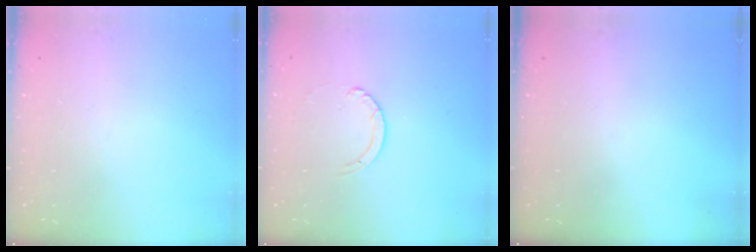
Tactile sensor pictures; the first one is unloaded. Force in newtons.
{"total": 2.4, "press": 2.4, "slide": 0.2}
{"total": 0.0}